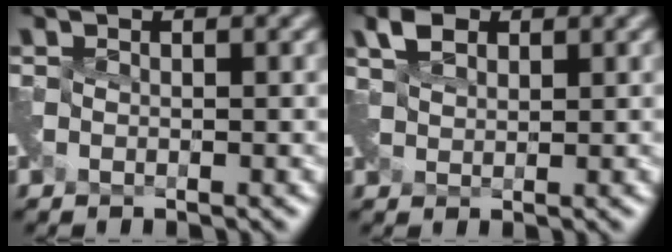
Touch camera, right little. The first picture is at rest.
{"total": 2.4, "force": [1.8, 1.2, 1.0], "torque": [-0.022, 0.007, 0.035]}